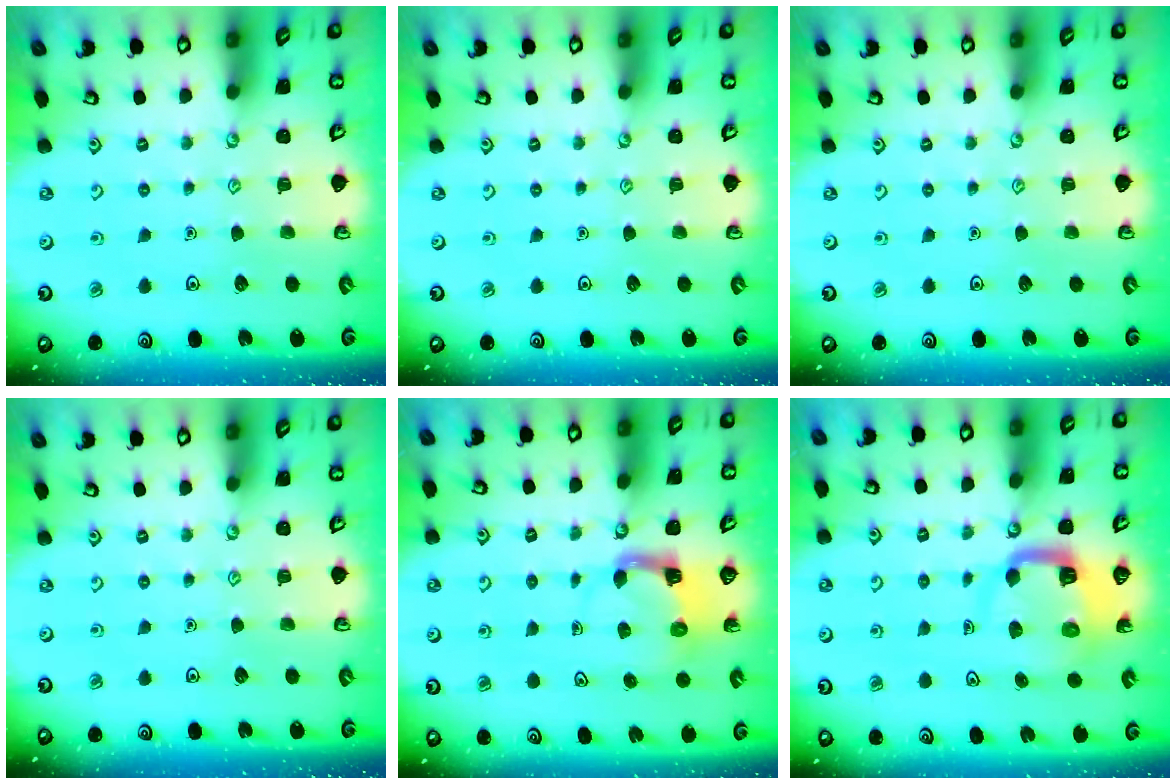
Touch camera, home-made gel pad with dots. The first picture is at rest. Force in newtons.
{"total": 0.0}
{"total": 0.0}
{"total": 0.0}
{"total": 3.9, "press": 3.8, "slide": 0.7}
{"total": 7.8, "press": 7.7, "slide": 1.0}